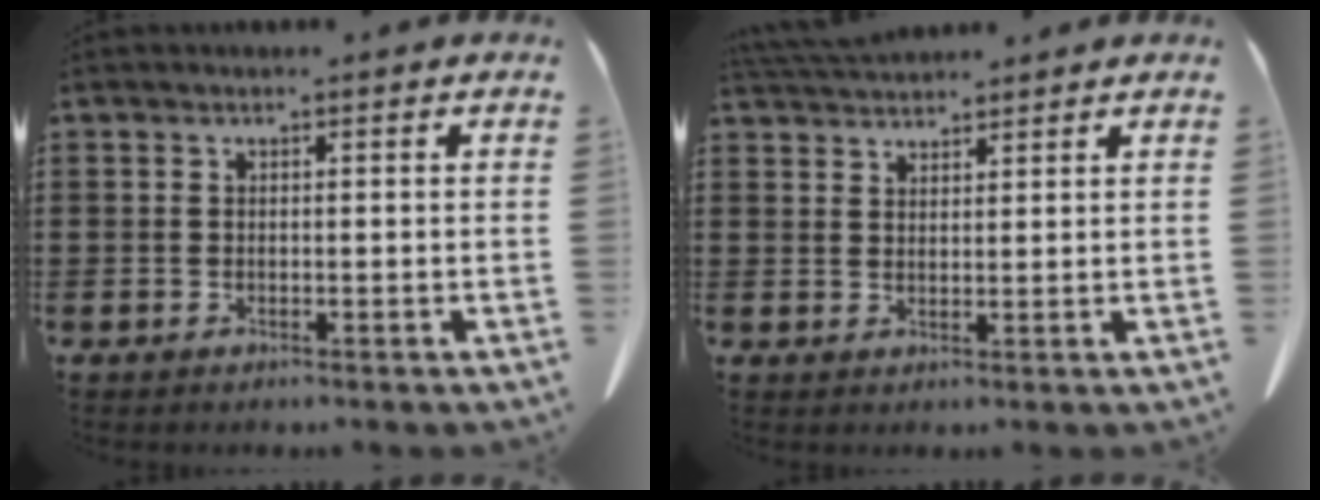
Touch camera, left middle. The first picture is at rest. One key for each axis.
{"total": 3.3, "fx": 3.2, "fy": 0.4, "fz": 0.6, "tx": -0.020, "ty": -0.004, "tz": 0.062}